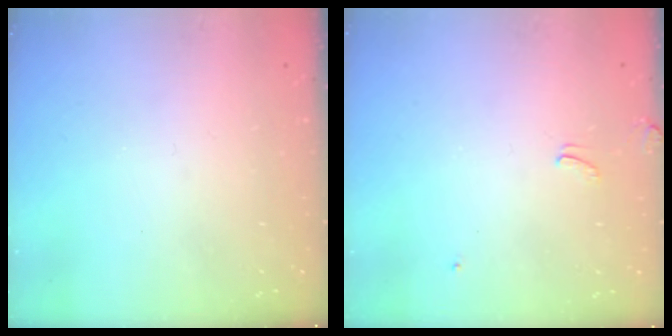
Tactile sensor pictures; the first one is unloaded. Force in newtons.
{"total": 2.0, "press": 2.0, "slide": 0.4}